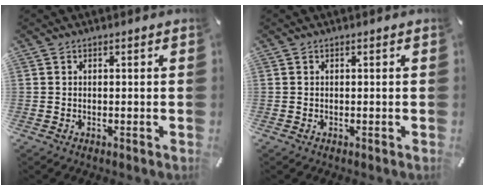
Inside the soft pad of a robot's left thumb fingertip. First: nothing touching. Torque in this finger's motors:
{"motor_torque": [-0.03, -0.03, 0.00, 0.00, 0.00]}